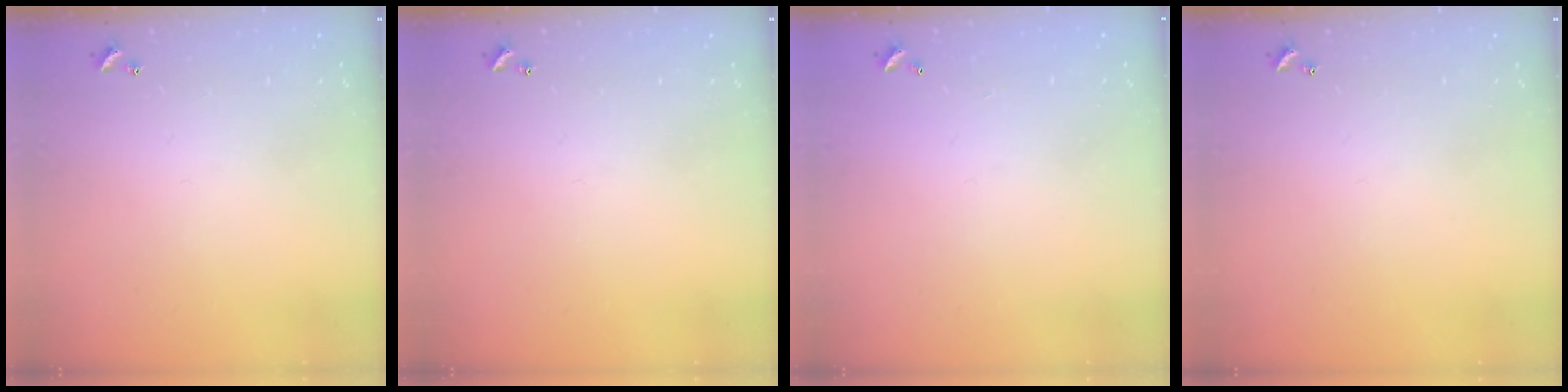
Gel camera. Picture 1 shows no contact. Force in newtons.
{"total": 0.0}
{"total": 2.8, "press": 2.8, "slide": 0.1}
{"total": 0.0}